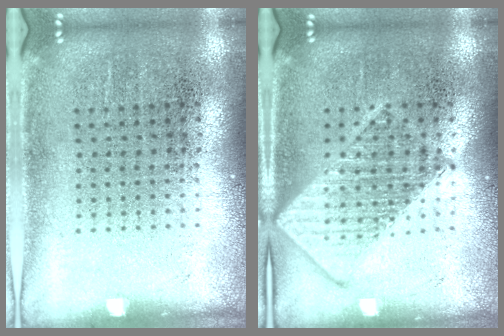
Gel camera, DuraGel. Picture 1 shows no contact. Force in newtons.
{"total": 2.9, "press": 2.9, "slide": 0.4}